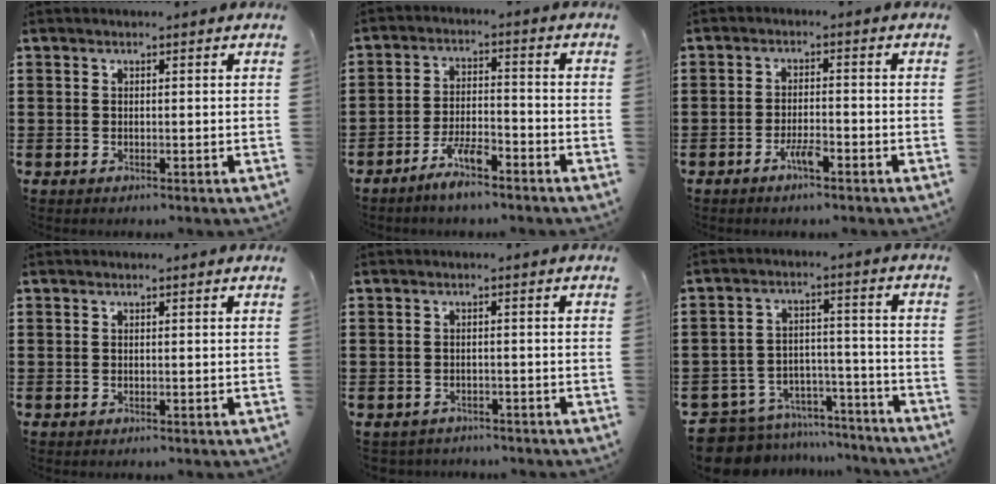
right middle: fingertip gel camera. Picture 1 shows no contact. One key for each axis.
{"total": 5.6, "fx": -4.6, "fy": 1.0, "fz": 3.1, "tx": -0.074, "ty": -0.002, "tz": -0.091}
{"total": 3.5, "fx": -2.3, "fy": 0.6, "fz": 2.6, "tx": -0.059, "ty": -0.001, "tz": -0.044}
{"total": 0.0}
{"total": 1.4, "fx": -1.4, "fy": 0.3, "fz": -0.2, "tx": -0.003, "ty": 0.001, "tz": -0.032}
{"total": 8.2, "fx": -7.9, "fy": 2.0, "fz": 1.1, "tx": -0.037, "ty": 0.020, "tz": -0.161}